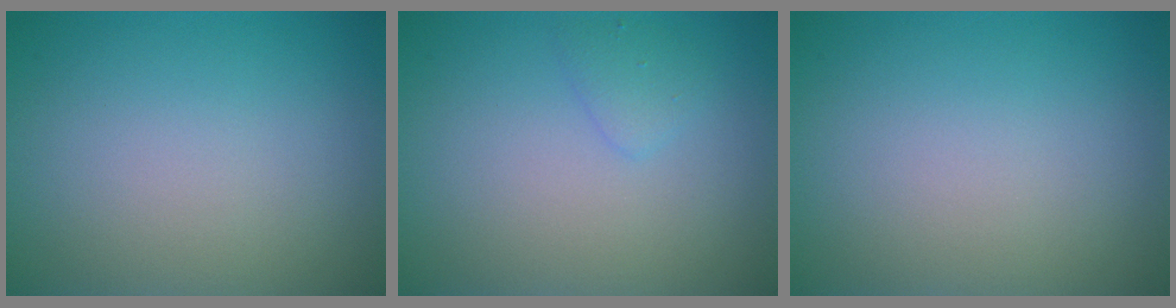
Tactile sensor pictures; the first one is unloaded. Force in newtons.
{"total": 1.2, "press": 1.2, "slide": 0.0}
{"total": 0.0}